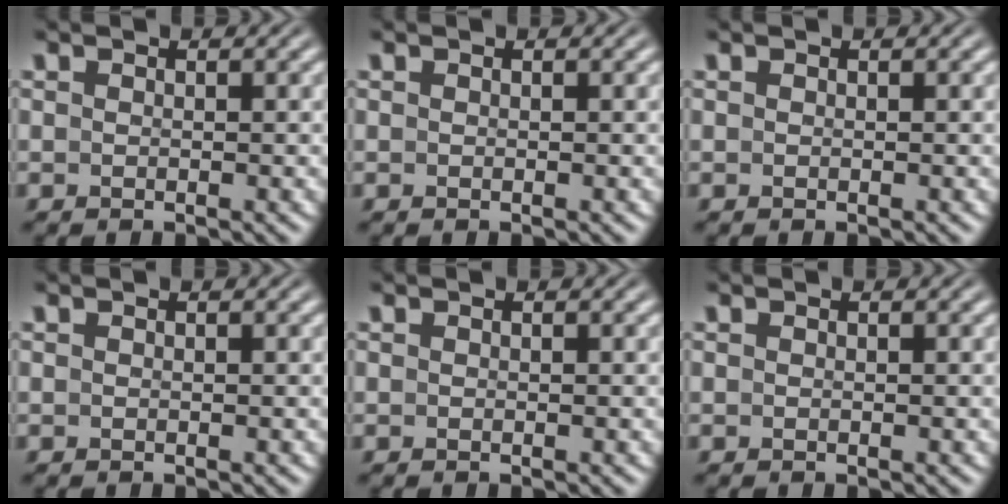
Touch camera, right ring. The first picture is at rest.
{"total": 0.0}
{"total": 0.0}
{"total": 0.0}
{"total": 0.0}
{"total": 0.0}